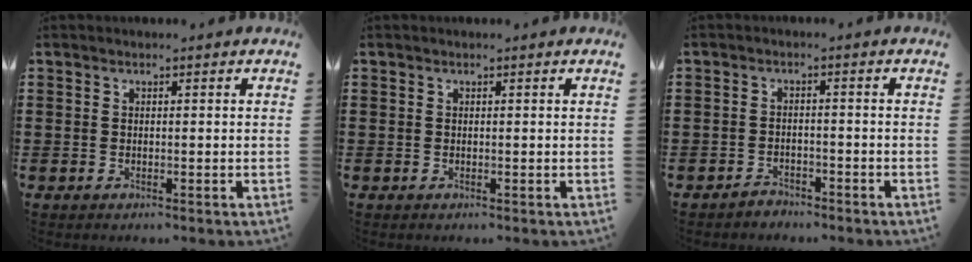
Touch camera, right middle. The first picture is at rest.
{"total": 0.0}
{"total": 2.0, "force": [-1.9, 0.6, 0.1], "torque": [-0.009, 0.003, -0.042]}